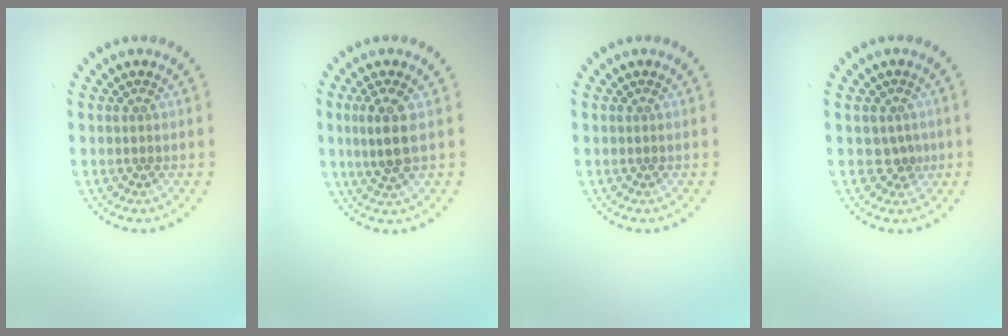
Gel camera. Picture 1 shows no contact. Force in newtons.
{"total": 2.9, "press": 2.7, "slide": 1.1}
{"total": 0.0}
{"total": 1.4, "press": 1.2, "slide": 0.7}